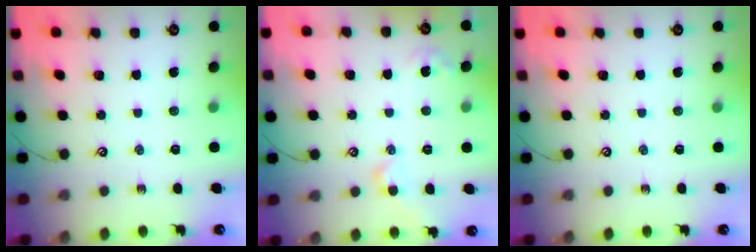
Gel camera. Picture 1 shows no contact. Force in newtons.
{"total": 3.9, "press": 3.8, "slide": 0.9}
{"total": 0.0}